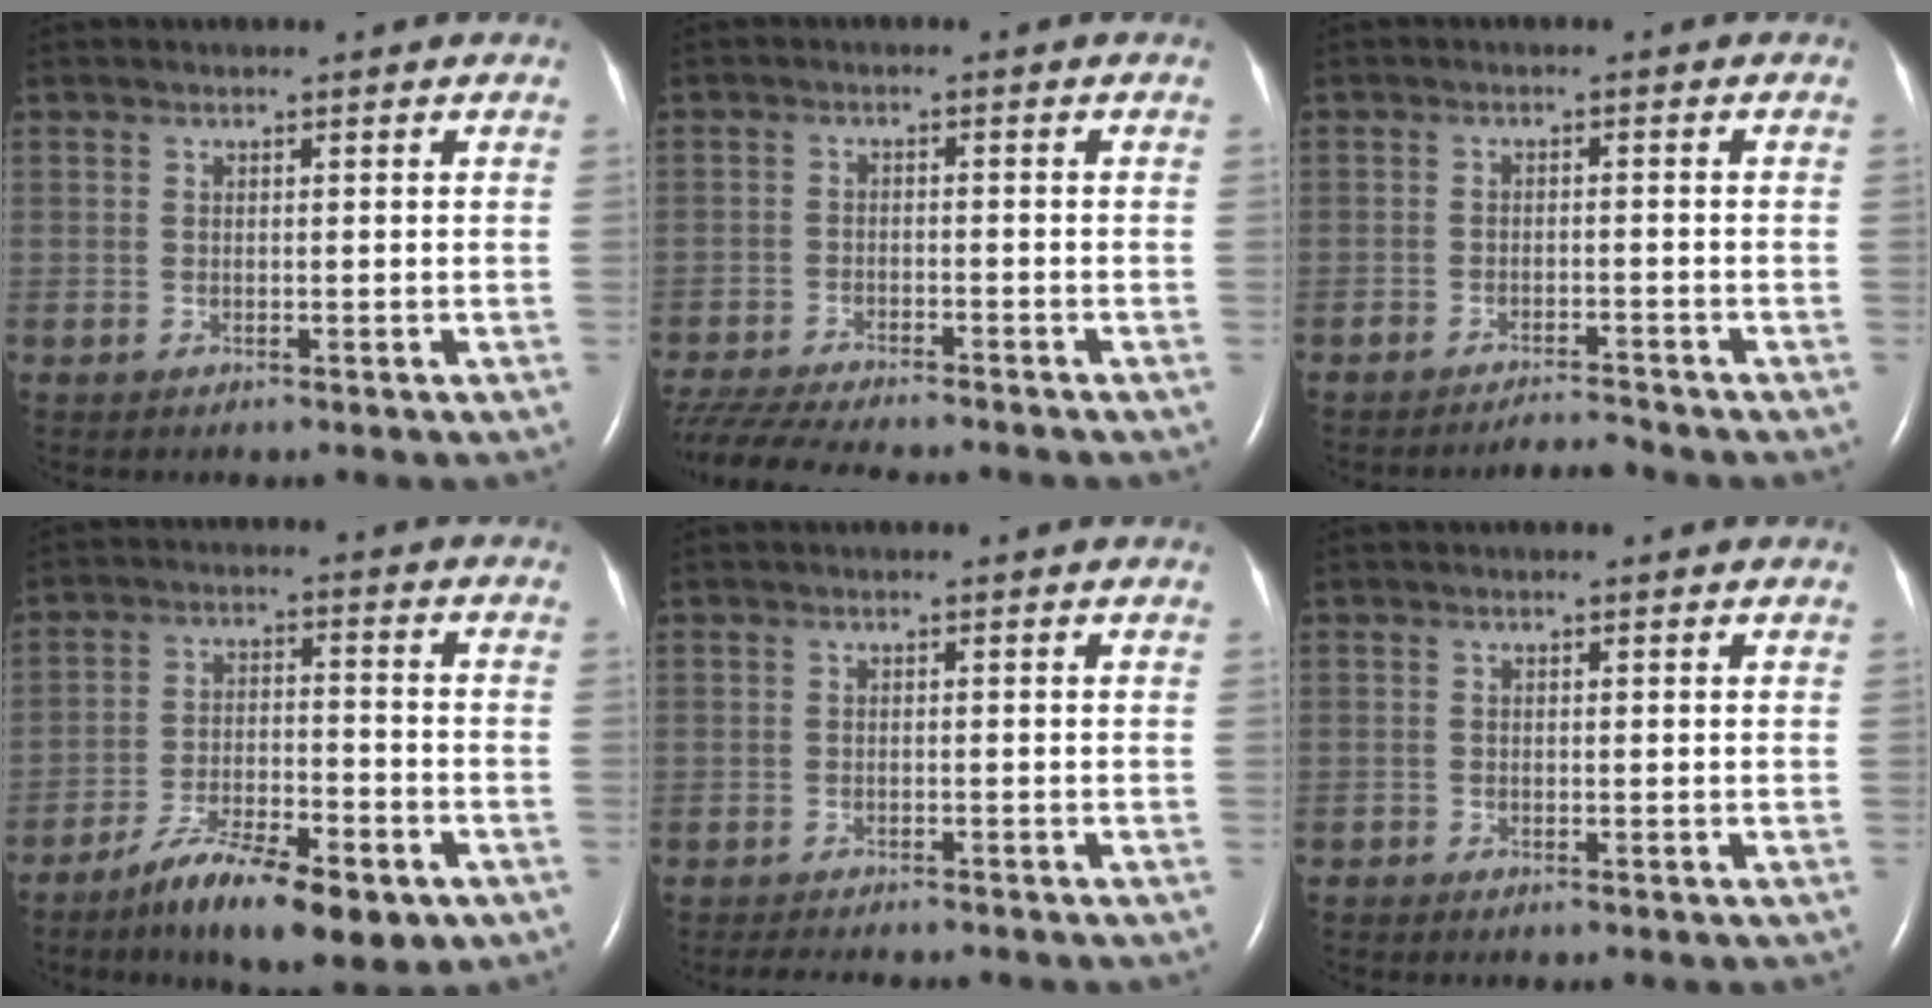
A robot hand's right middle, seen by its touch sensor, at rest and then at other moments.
{"total": 14.9, "force": [-13.2, 2.1, 6.6], "torque": [-0.139, -0.027, -0.202]}
{"total": 2.8, "force": [-2.7, -0.3, 0.1], "torque": [-0.005, -0.014, -0.044]}
{"total": 12.9, "force": [-8.1, 3.7, 9.3], "torque": [-0.154, -0.006, -0.129]}
{"total": 5.5, "force": [-4.9, 1.0, 2.2], "torque": [-0.033, -0.011, -0.070]}
{"total": 0.8, "force": [-0.7, 0.2, -0.2], "torque": [0.004, -0.001, -0.015]}